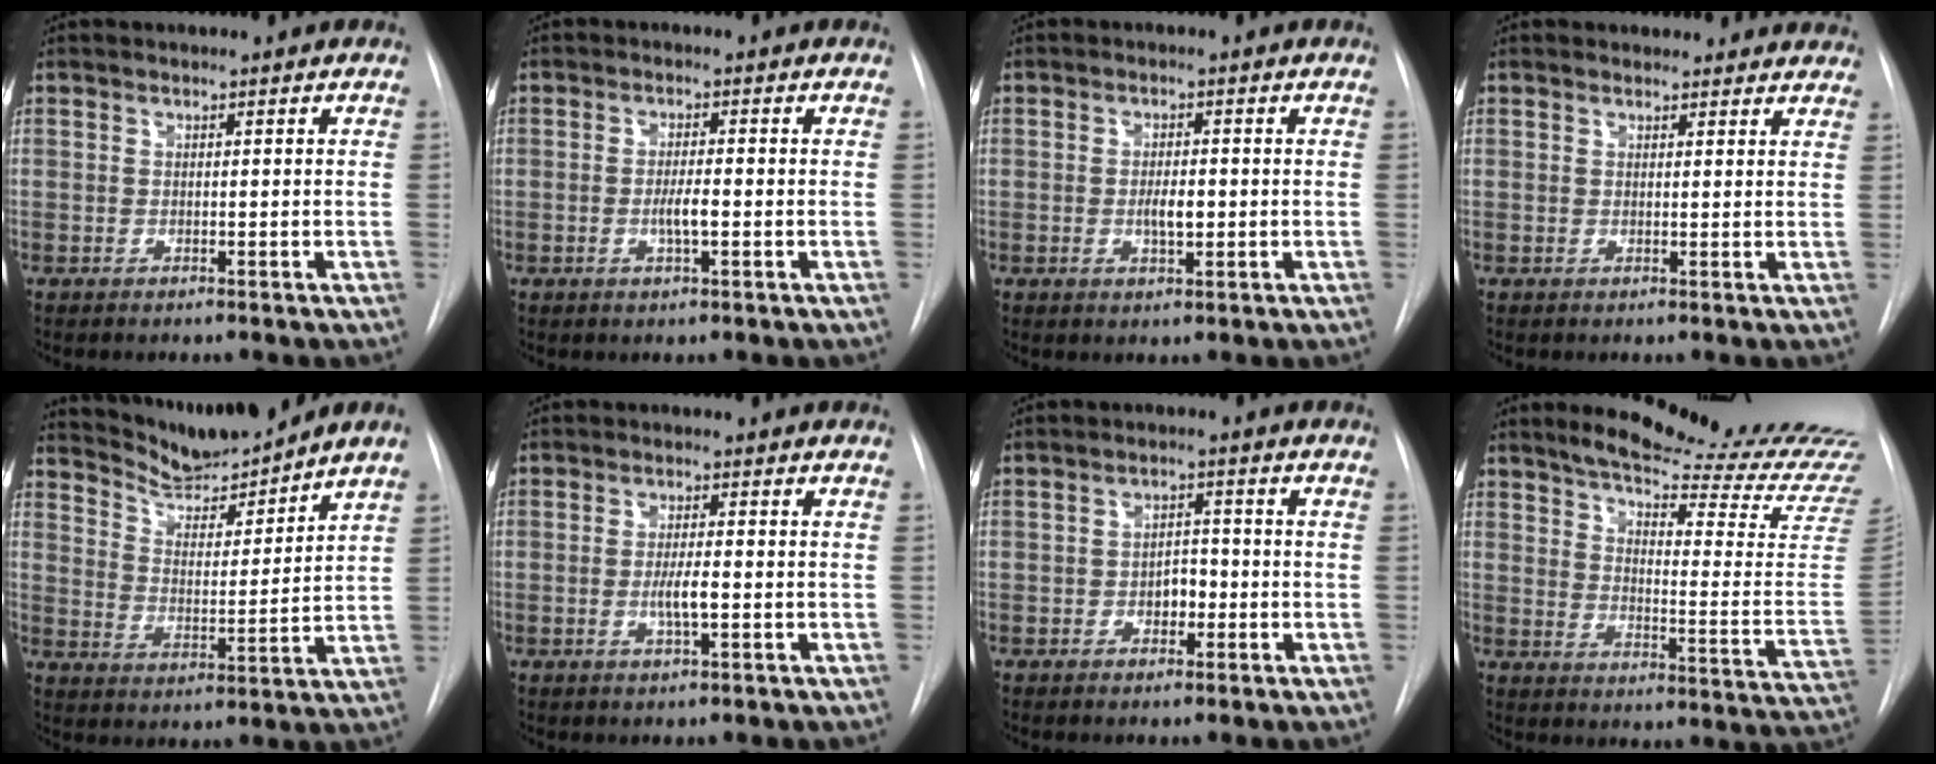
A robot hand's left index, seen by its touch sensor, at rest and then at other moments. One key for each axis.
{"total": 2.9, "fx": -0.9, "fy": 0.4, "fz": 2.7, "tx": -0.051, "ty": -0.003, "tz": -0.015}
{"total": 3.1, "fx": -0.6, "fy": 1.0, "fz": 2.9, "tx": -0.049, "ty": -0.002, "tz": -0.007}
{"total": 8.3, "fx": 7.7, "fy": 2.9, "fz": 0.8, "tx": 0.026, "ty": 0.007, "tz": 0.062}
{"total": 11.2, "fx": 10.6, "fy": 0.2, "fz": 3.7, "tx": -0.065, "ty": -0.009, "tz": 0.187}
{"total": 3.4, "fx": -0.9, "fy": 0.5, "fz": 3.3, "tx": -0.062, "ty": -0.005, "tz": -0.014}
{"total": 3.2, "fx": -1.2, "fy": 1.9, "fz": 2.3, "tx": -0.027, "ty": 0.005, "tz": -0.017}
{"total": 24.2, "fx": 21.9, "fy": 0.2, "fz": 10.2, "tx": -0.149, "ty": -0.128, "tz": 0.274}